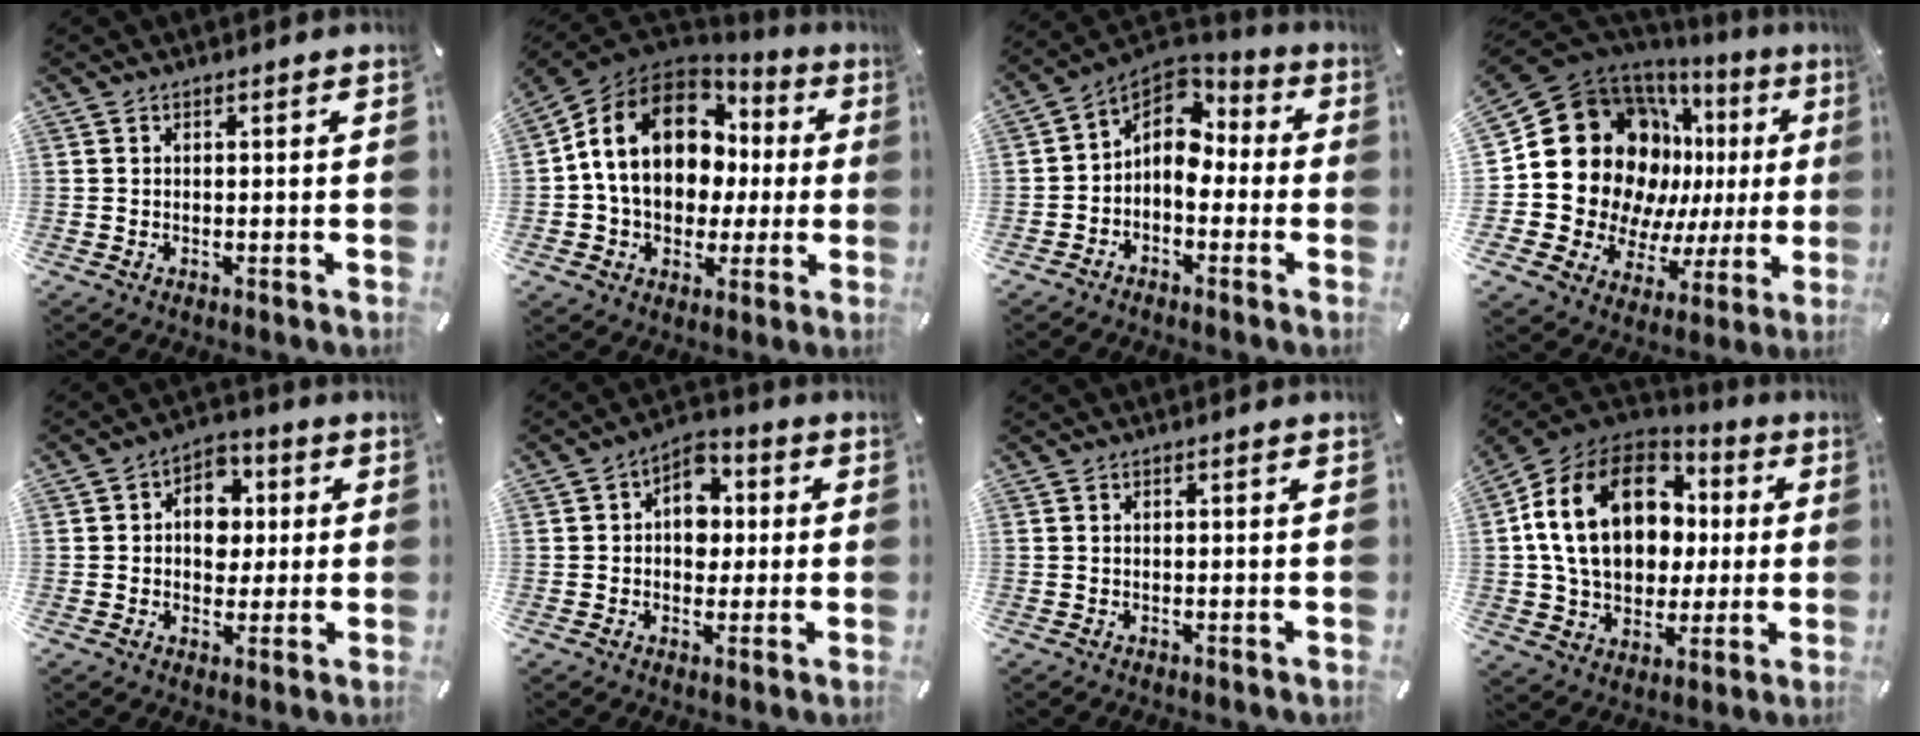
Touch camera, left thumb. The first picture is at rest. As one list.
[{"total": 16.3, "force": [2.8, 13.0, 9.5], "torque": [-0.194, -0.003, 0.059]}, {"total": 8.2, "force": [-0.2, 6.6, 4.9], "torque": [-0.106, -0.003, -0.008]}, {"total": 26.3, "force": [6.4, 19.3, 16.6], "torque": [-0.297, -0.057, 0.155]}, {"total": 8.2, "force": [0.4, 6.9, 4.4], "torque": [-0.057, 0.008, 0.003]}, {"total": 8.0, "force": [0.9, 6.3, 4.8], "torque": [-0.059, 0.001, 0.012]}, {"total": 0.0}, {"total": 20.9, "force": [3.9, 15.9, 13.1], "torque": [-0.256, 0.011, 0.073]}]